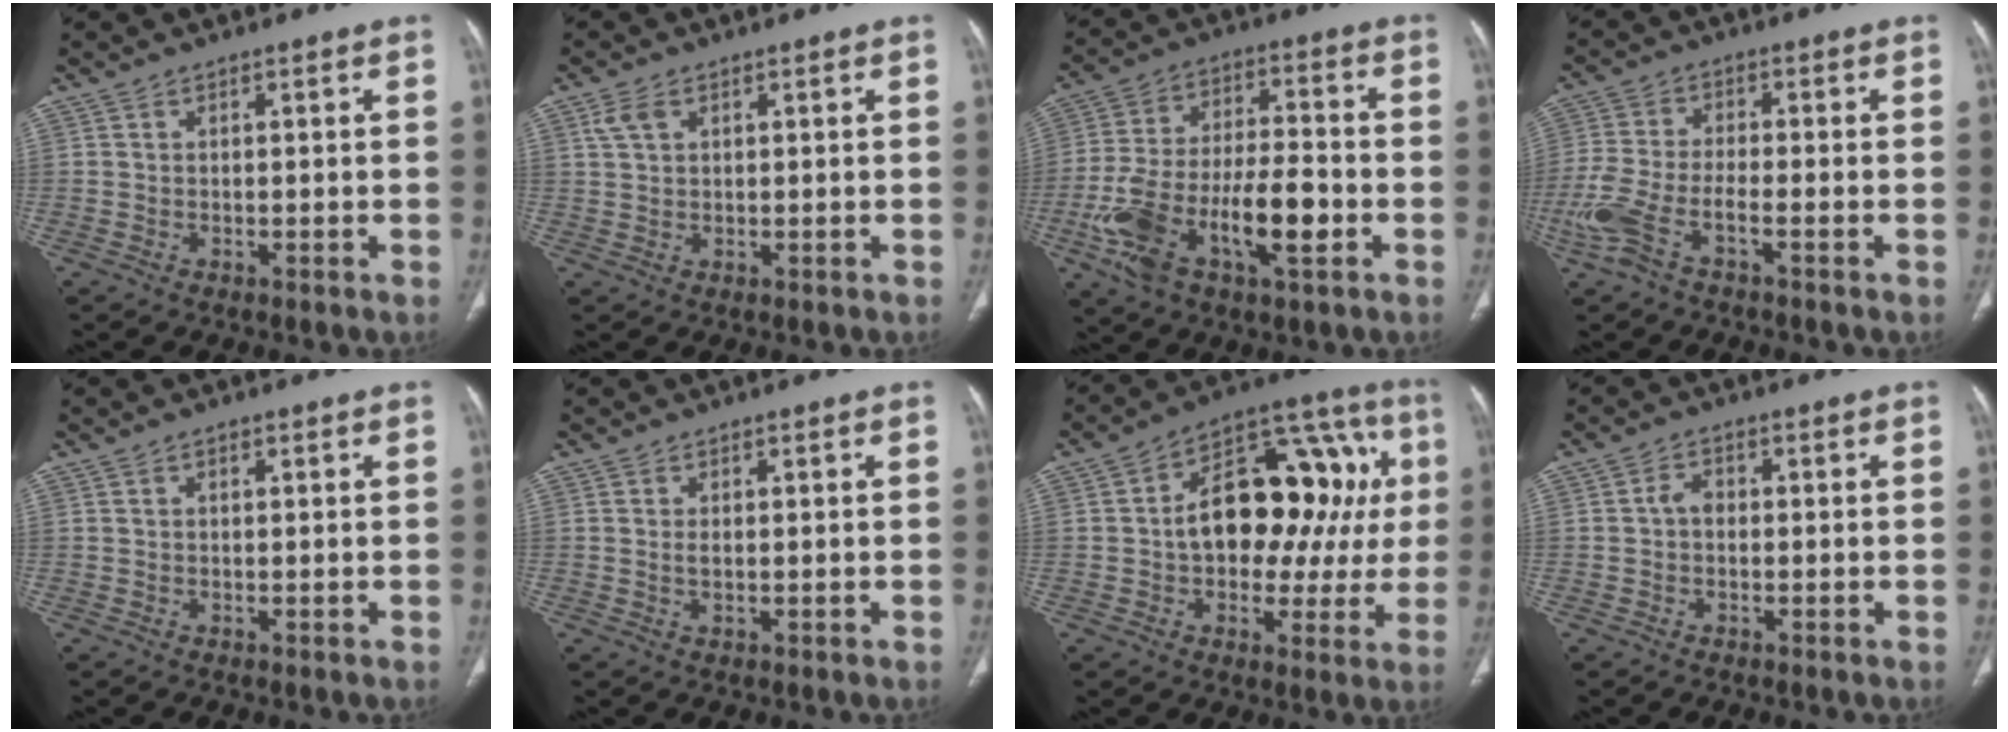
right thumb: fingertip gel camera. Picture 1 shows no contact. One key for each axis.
{"total": 3.1, "fx": 1.4, "fy": 2.0, "fz": 2.0, "tx": -0.044, "ty": 0.006, "tz": 0.033}
{"total": 18.4, "fx": -6.0, "fy": 7.6, "fz": 15.7, "tx": -0.300, "ty": 0.029, "tz": -0.102}
{"total": 8.4, "fx": -4.2, "fy": 2.8, "fz": 6.8, "tx": -0.176, "ty": 0.019, "tz": -0.086}
{"total": 0.6, "fx": 0.3, "fy": 0.3, "fz": 0.4, "tx": -0.009, "ty": 0.000, "tz": 0.003}
{"total": 1.2, "fx": 0.1, "fy": 0.5, "fz": 1.1, "tx": -0.023, "ty": -0.004, "tz": 0.003}
{"total": 22.3, "fx": 2.1, "fy": 13.3, "fz": 17.8, "tx": -0.201, "ty": 0.042, "tz": 0.026}
{"total": 2.3, "fx": -0.2, "fy": 1.7, "fz": 1.5, "tx": -0.020, "ty": 0.008, "tz": -0.011}